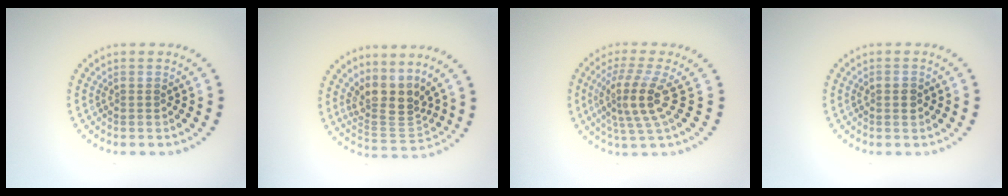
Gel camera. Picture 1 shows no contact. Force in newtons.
{"total": 3.8, "press": 2.8, "slide": 2.5}
{"total": 4.1, "press": 3.2, "slide": 2.6}
{"total": 1.4, "press": 1.4, "slide": 0.2}